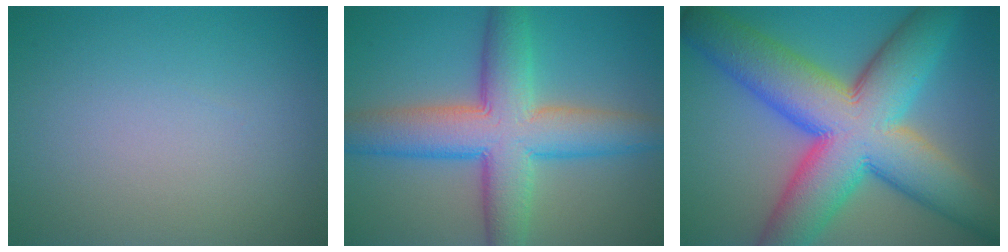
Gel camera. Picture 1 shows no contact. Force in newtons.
{"total": 9.3, "press": 9.3, "slide": 0.3}
{"total": 15.4, "press": 15.4, "slide": 0.6}